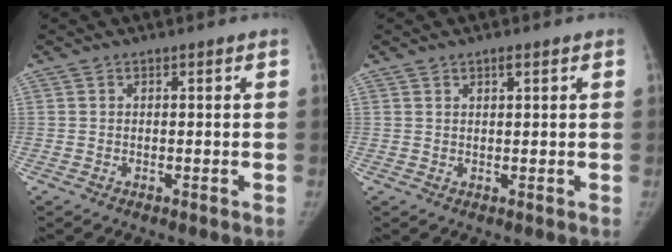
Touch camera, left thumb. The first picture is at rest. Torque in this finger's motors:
{"motor_torque": [-0.16, -0.02, 0.18, 0.18, 0.02]}